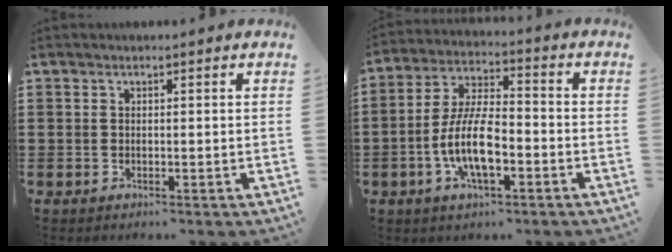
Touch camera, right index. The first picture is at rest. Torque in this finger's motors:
{"motor_torque": [1.44, 0.70, 0.65, 0.21]}